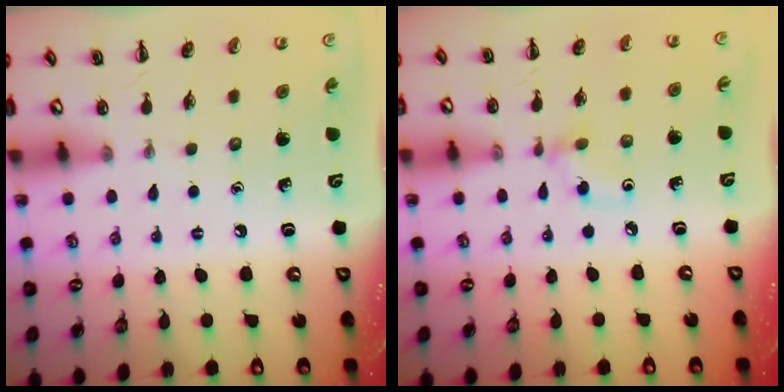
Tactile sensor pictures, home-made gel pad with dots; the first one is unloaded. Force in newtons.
{"total": 3.3, "press": 3.2, "slide": 0.7}